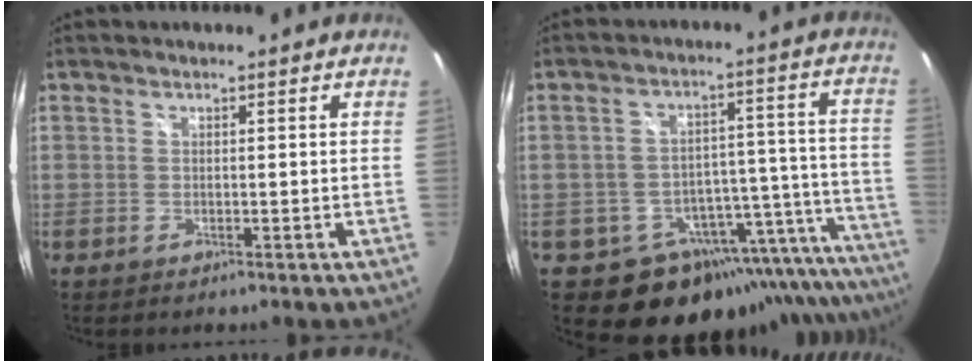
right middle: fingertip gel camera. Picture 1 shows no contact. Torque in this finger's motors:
{"motor_torque": [1.07, -1.06, 0.12, 0.04]}